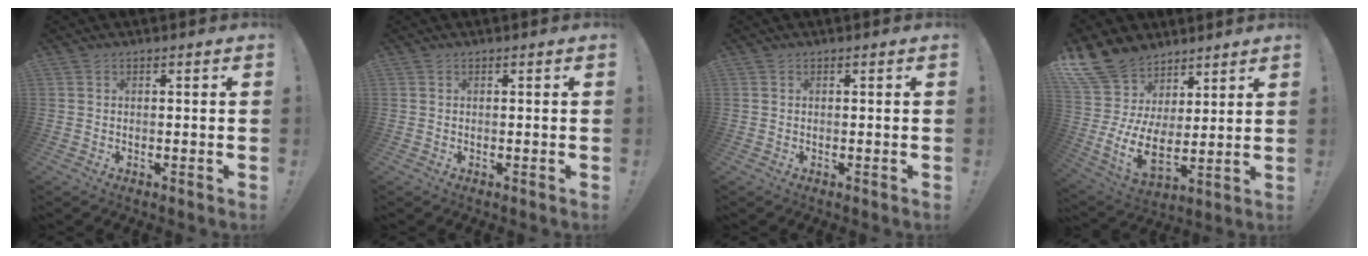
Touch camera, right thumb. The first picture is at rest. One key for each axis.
{"total": 0.0}
{"total": 0.0}
{"total": 15.3, "fx": 6.4, "fy": 10.4, "fz": 9.2, "tx": -0.204, "ty": -0.065, "tz": 0.124}